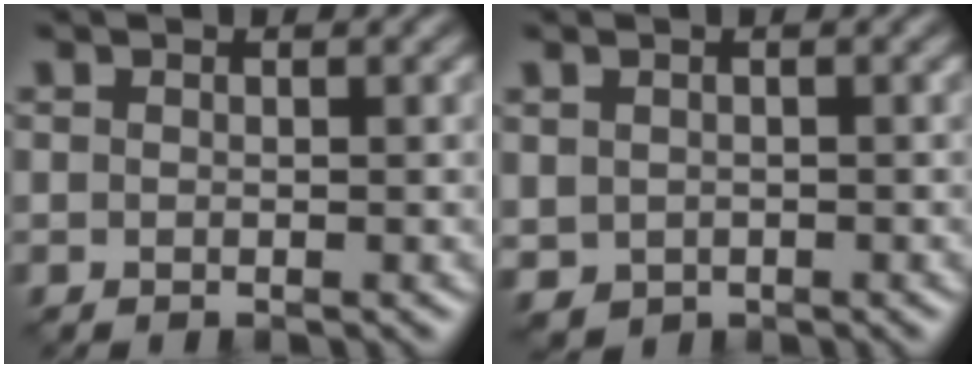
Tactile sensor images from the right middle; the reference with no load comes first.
{"total": 1.4, "force": [-0.1, 1.2, 0.7], "torque": [-0.021, -0.004, 0.001]}